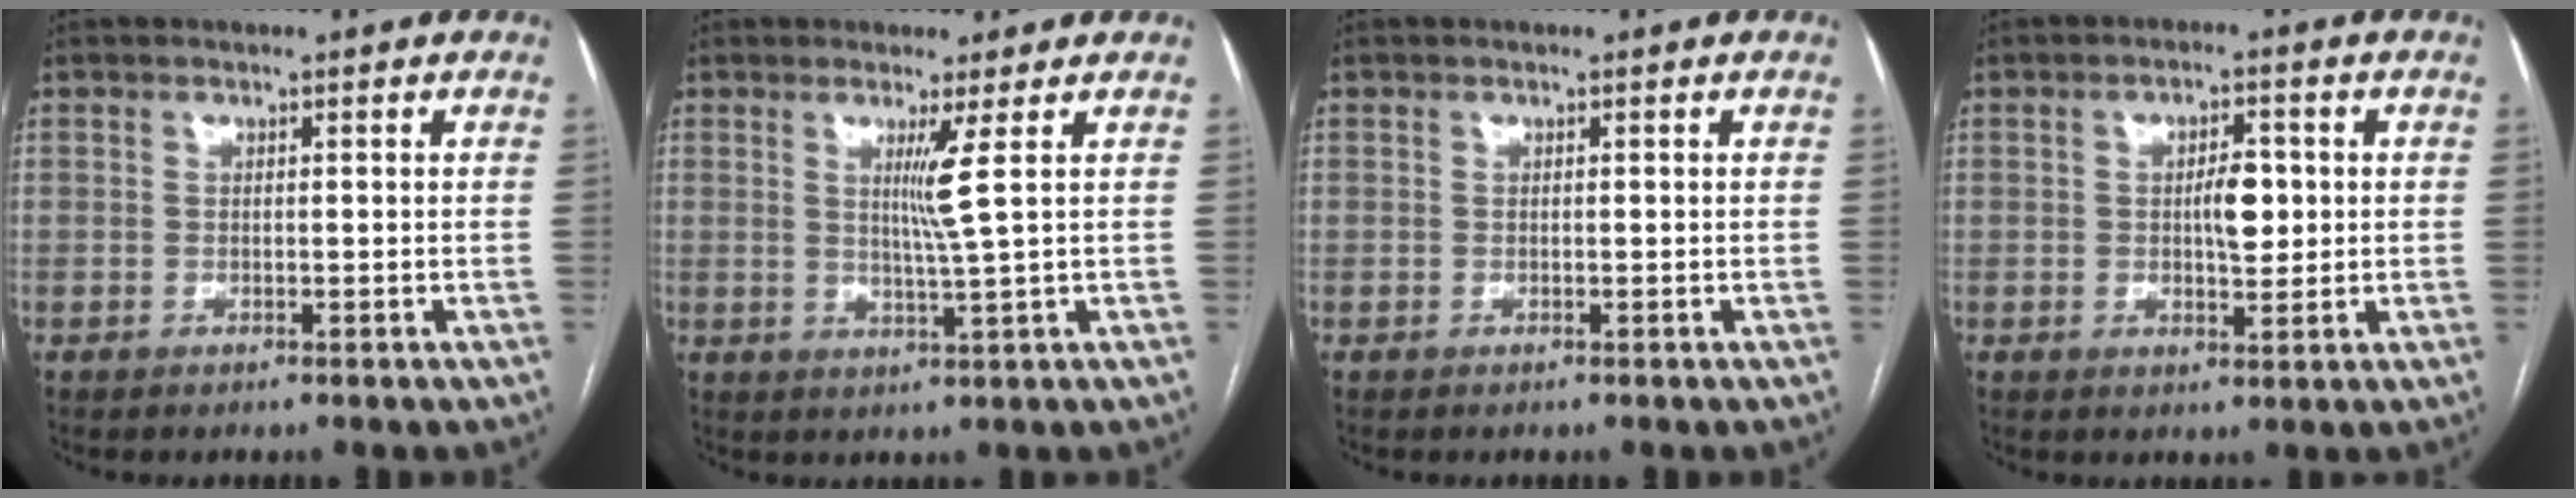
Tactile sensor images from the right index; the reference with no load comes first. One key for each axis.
{"total": 3.8, "fx": 1.2, "fy": -1.6, "fz": 3.2, "tx": -0.062, "ty": -0.013, "tz": 0.027}
{"total": 0.0}
{"total": 4.7, "fx": 0.3, "fy": 1.9, "fz": 4.3, "tx": -0.066, "ty": 0.005, "tz": 0.009}